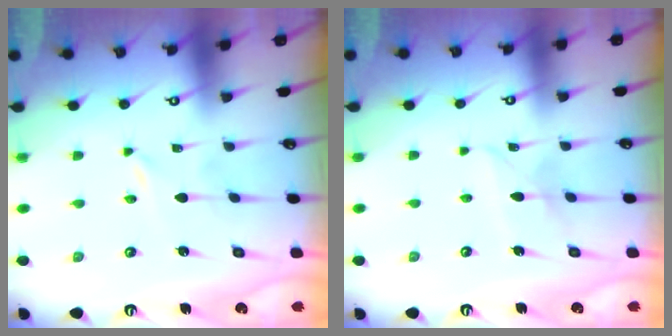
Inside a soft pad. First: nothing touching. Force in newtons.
{"total": 6.4, "press": 6.3, "slide": 0.4}